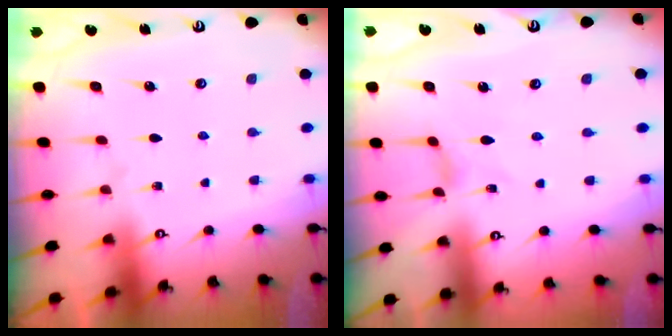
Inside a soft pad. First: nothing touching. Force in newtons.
{"total": 0.0}